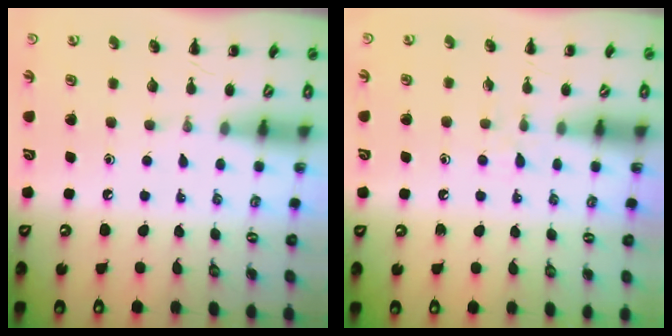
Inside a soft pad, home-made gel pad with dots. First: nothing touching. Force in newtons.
{"total": 4.5, "press": 4.1, "slide": 1.8}